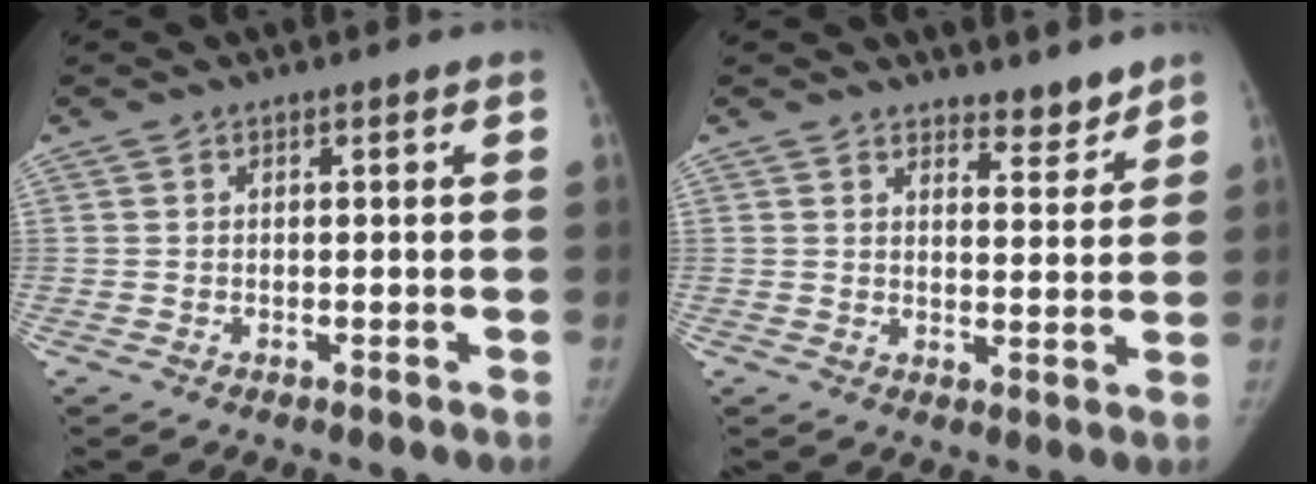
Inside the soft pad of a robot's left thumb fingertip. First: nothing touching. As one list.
[{"total": 4.2, "force": [3.8, 1.3, 1.1], "torque": [0.006, -0.034, 0.057]}]